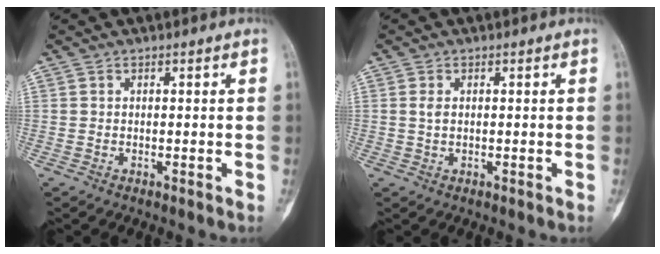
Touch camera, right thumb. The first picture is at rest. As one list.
[{"total": 1.7, "force": [0.3, 1.0, 1.3], "torque": [-0.024, -0.002, 0.006]}]